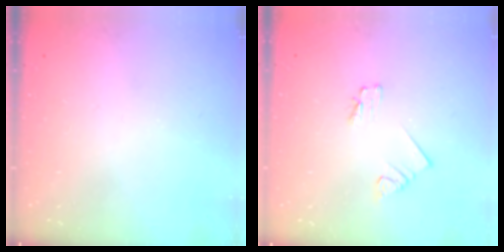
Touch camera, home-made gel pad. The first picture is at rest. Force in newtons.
{"total": 1.6, "press": 1.5, "slide": 0.2}